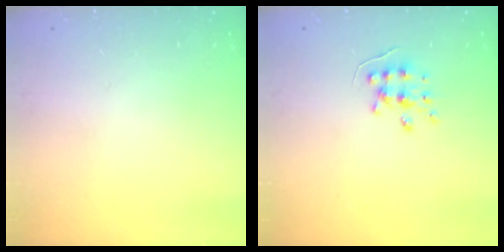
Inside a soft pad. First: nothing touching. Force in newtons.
{"total": 6.2, "press": 6.1, "slide": 0.4}